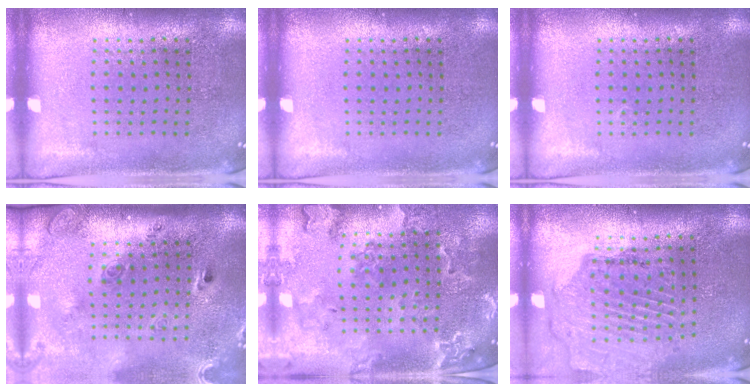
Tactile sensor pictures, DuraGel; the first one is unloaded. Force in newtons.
{"total": 0.0}
{"total": 0.0}
{"total": 2.8, "press": 2.0, "slide": 1.9}
{"total": 1.9, "press": 1.9, "slide": 0.3}
{"total": 1.6, "press": 1.6, "slide": 0.2}